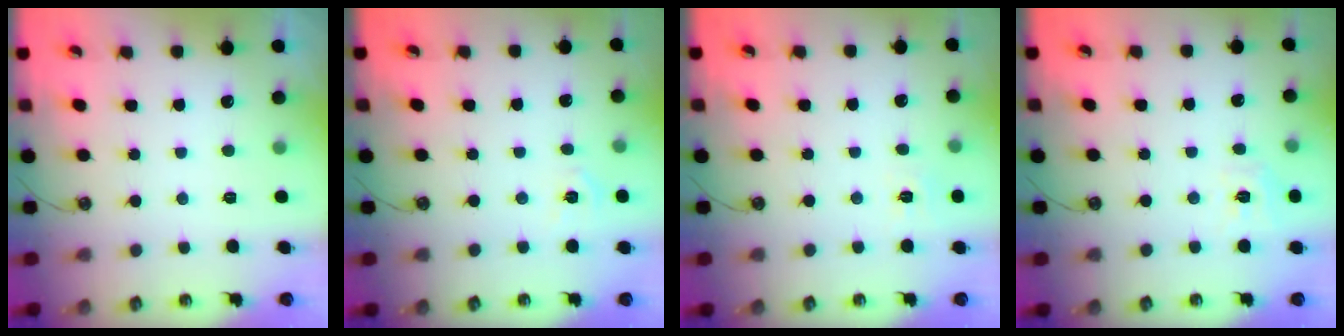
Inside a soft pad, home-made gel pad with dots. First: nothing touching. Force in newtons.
{"total": 3.1, "press": 3.0, "slide": 0.3}
{"total": 5.5, "press": 5.5, "slide": 0.5}
{"total": 6.5, "press": 6.5, "slide": 0.7}